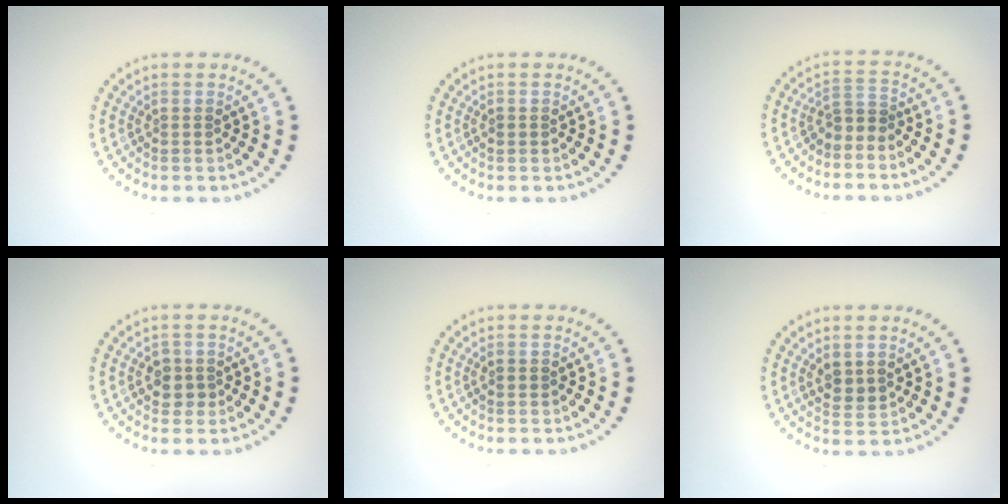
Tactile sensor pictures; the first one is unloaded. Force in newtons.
{"total": 0.6, "press": 0.6, "slide": 0.2}
{"total": 1.7, "press": 1.1, "slide": 1.3}
{"total": 1.7, "press": 1.6, "slide": 0.6}
{"total": 0.7, "press": 0.7, "slide": 0.1}
{"total": 1.8, "press": 1.7, "slide": 0.7}